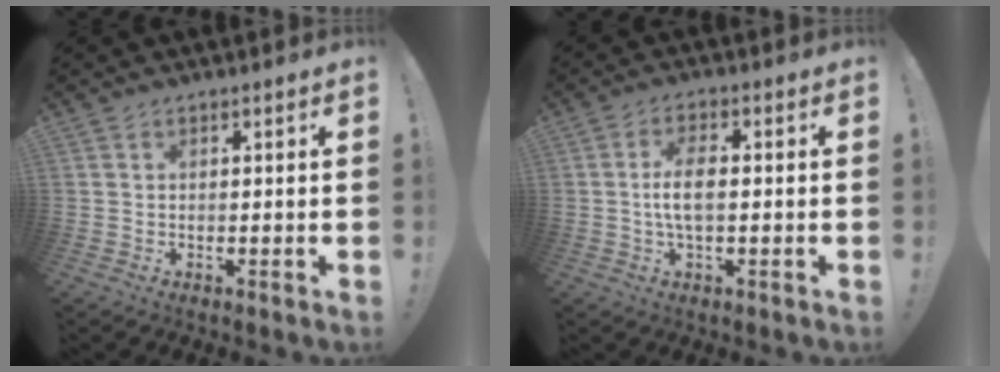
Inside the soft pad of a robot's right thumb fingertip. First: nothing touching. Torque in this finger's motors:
{"motor_torque": [1.30, 1.23, 0.67, -0.54, 0.06]}